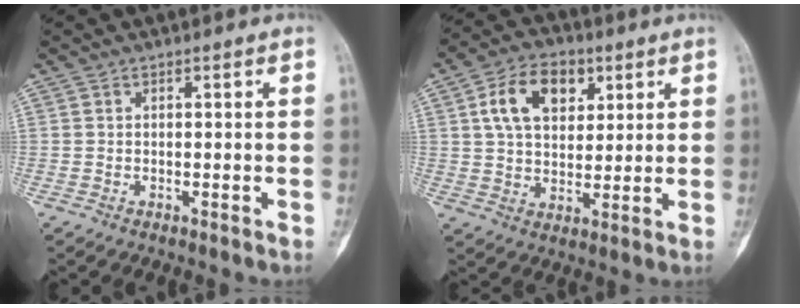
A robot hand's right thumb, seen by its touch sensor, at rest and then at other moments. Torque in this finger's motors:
{"motor_torque": [-0.43, 0.71, 0.31, -0.19, 0.13]}